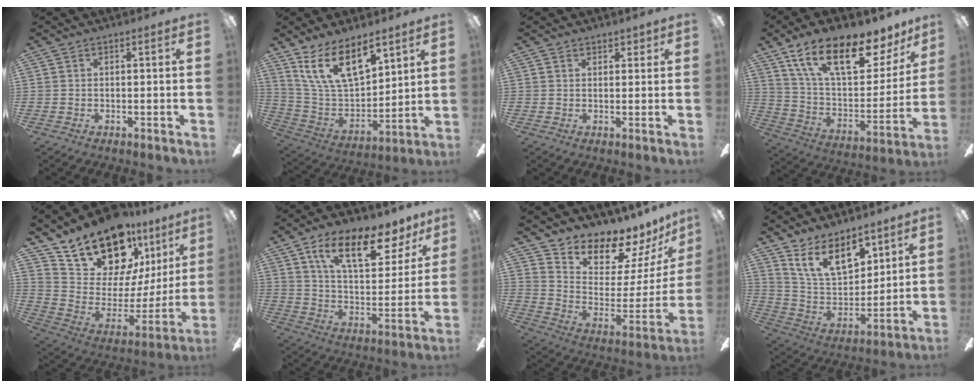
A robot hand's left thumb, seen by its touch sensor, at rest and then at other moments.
{"total": 17.6, "force": [11.4, 8.0, 10.7], "torque": [-0.208, -0.061, 0.208]}
{"total": 2.1, "force": [1.5, 1.4, 0.2], "torque": [0.002, 0.000, 0.028]}
{"total": 21.9, "force": [13.8, 8.9, 14.5], "torque": [-0.236, -0.074, 0.236]}
{"total": 21.6, "force": [17.1, 9.9, 8.8], "torque": [-0.152, -0.126, 0.316]}
{"total": 19.2, "force": [11.6, 8.2, 13.0], "torque": [-0.202, -0.060, 0.189]}
{"total": 12.6, "force": [11.3, 4.8, 2.9], "torque": [-0.045, -0.118, 0.196]}
{"total": 15.8, "force": [10.3, 8.0, 8.9], "torque": [-0.167, -0.047, 0.195]}